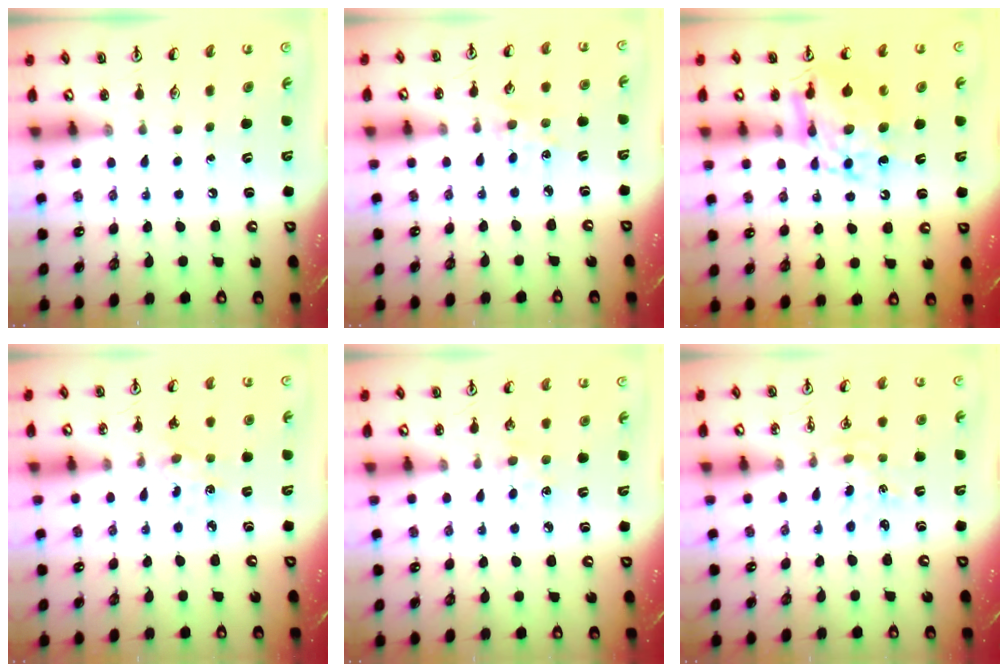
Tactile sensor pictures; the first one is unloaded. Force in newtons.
{"total": 2.8, "press": 2.8, "slide": 0.5}
{"total": 12.8, "press": 12.7, "slide": 1.3}
{"total": 2.2, "press": 2.1, "slide": 0.5}
{"total": 4.5, "press": 4.4, "slide": 0.5}
{"total": 0.0}